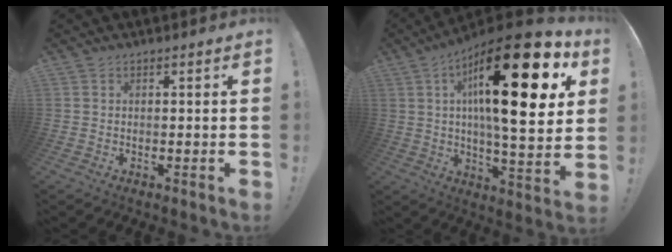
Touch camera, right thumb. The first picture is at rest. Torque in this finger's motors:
{"motor_torque": [0.85, 4.16, 1.82, -0.71, 0.62]}